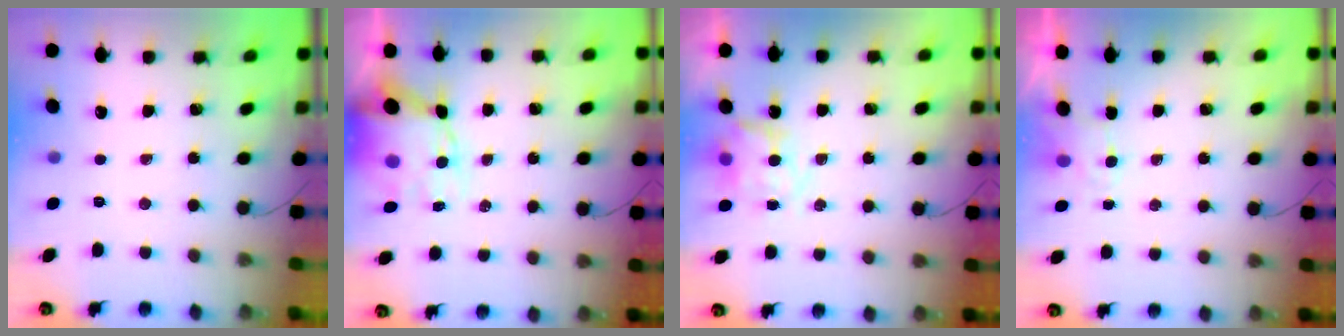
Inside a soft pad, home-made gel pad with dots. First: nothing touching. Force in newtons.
{"total": 12.5, "press": 12.1, "slide": 3.3}
{"total": 8.3, "press": 8.2, "slide": 1.1}
{"total": 4.0, "press": 3.8, "slide": 1.2}